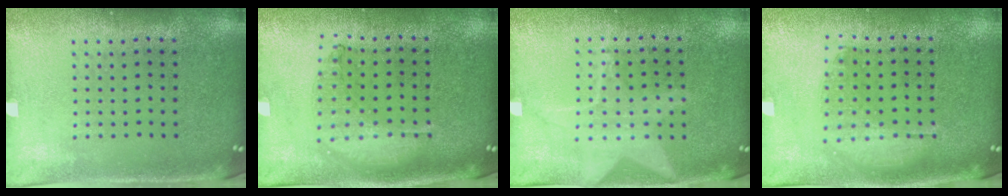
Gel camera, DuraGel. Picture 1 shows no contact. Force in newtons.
{"total": 0.9, "press": 0.9, "slide": 0.2}
{"total": 1.3, "press": 1.2, "slide": 0.3}
{"total": 1.3, "press": 1.1, "slide": 0.5}